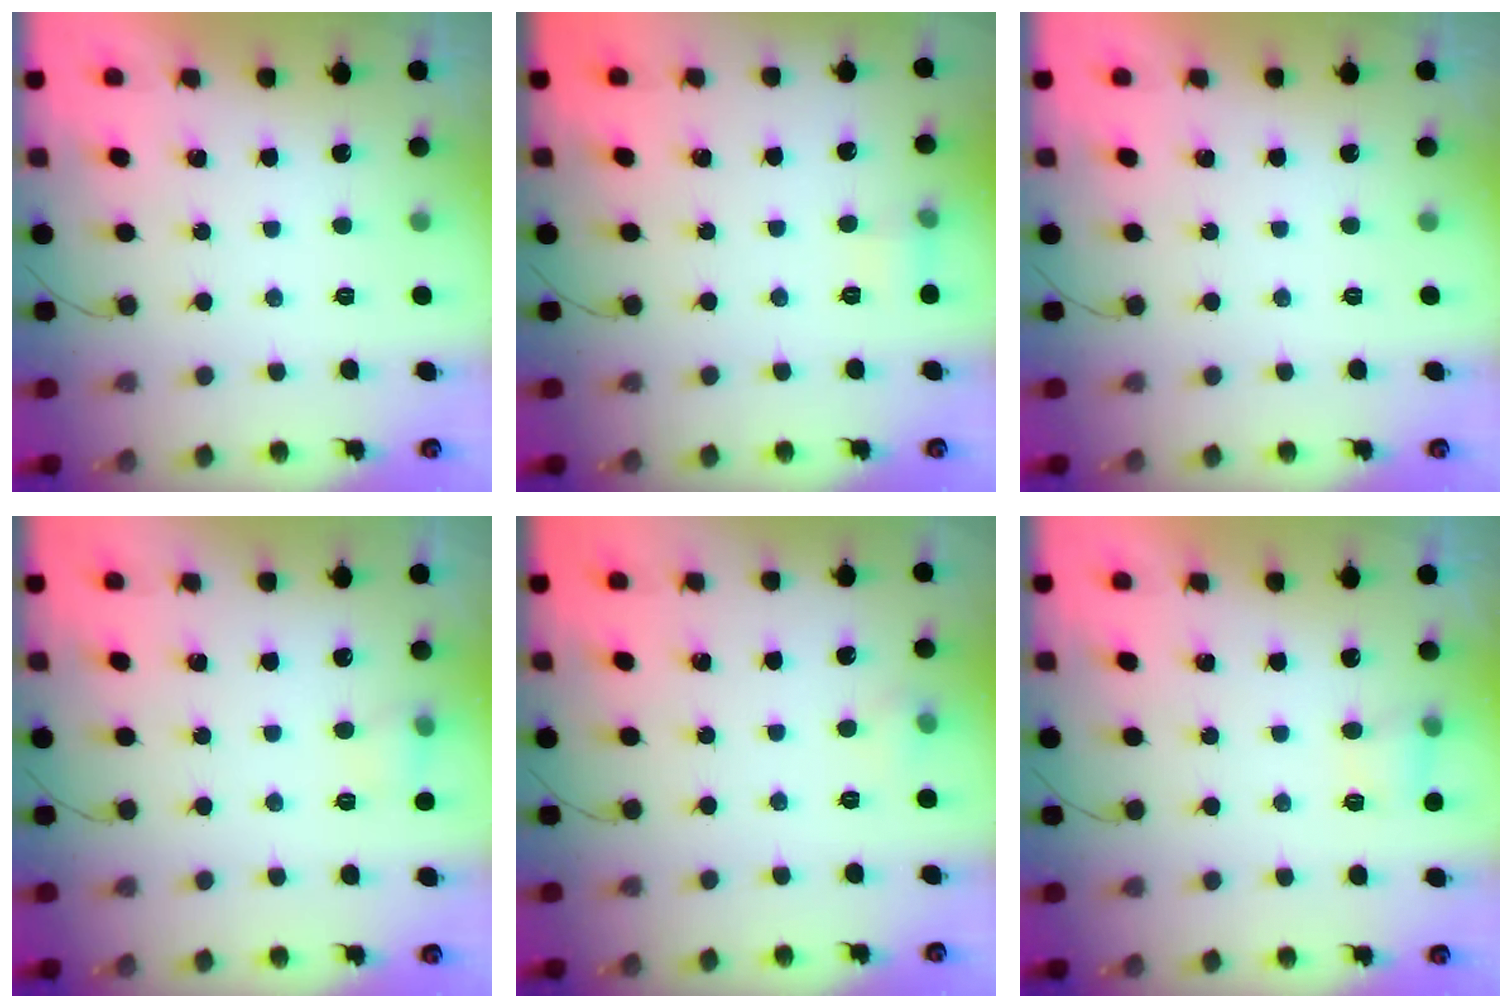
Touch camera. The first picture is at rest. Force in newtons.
{"total": 5.5, "press": 5.1, "slide": 2.0}
{"total": 0.0}
{"total": 5.0, "press": 4.8, "slide": 1.4}
{"total": 3.9, "press": 3.7, "slide": 1.2}
{"total": 3.9, "press": 3.7, "slide": 1.3}